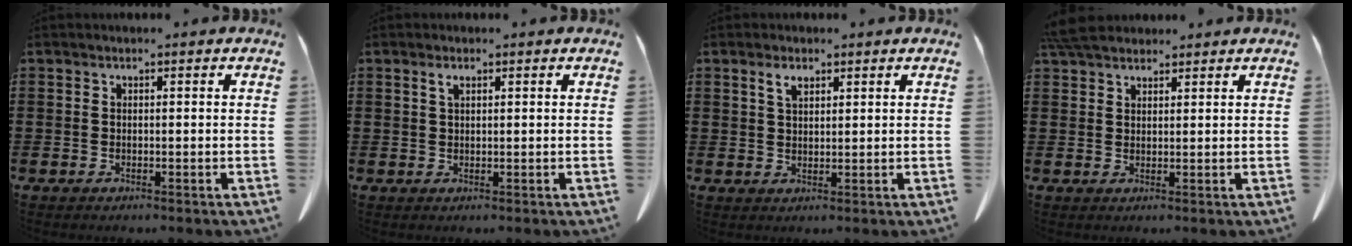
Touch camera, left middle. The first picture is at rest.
{"total": 1.4, "force": [0.7, 0.3, 1.1], "torque": [-0.024, 0.002, 0.012]}
{"total": 2.5, "force": [1.6, 1.0, 1.6], "torque": [-0.029, 0.002, 0.027]}
{"total": 4.7, "force": [4.3, 1.3, 1.7], "torque": [-0.043, -0.001, 0.083]}